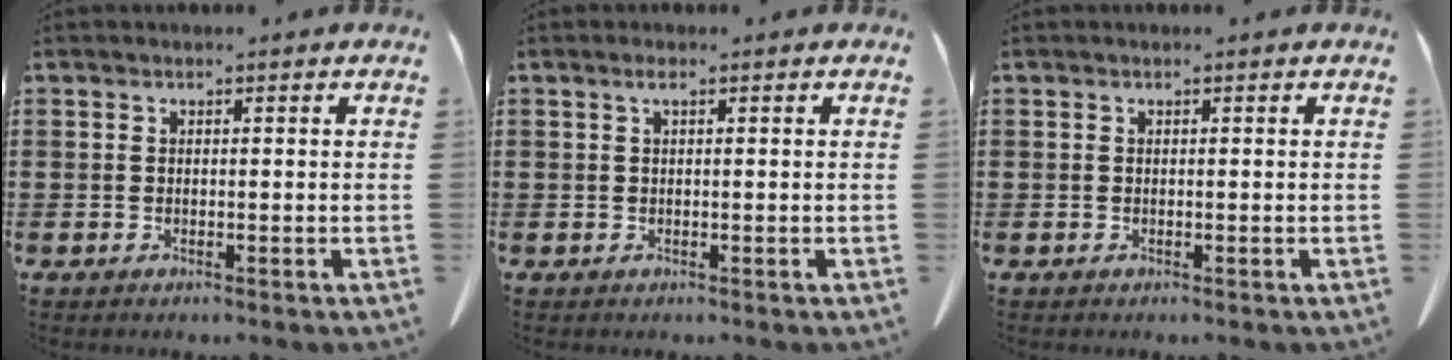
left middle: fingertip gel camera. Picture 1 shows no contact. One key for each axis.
{"total": 1.0, "fx": 0.4, "fy": 0.2, "fz": 0.9, "tx": -0.020, "ty": 0.003, "tz": 0.007}
{"total": 0.0}